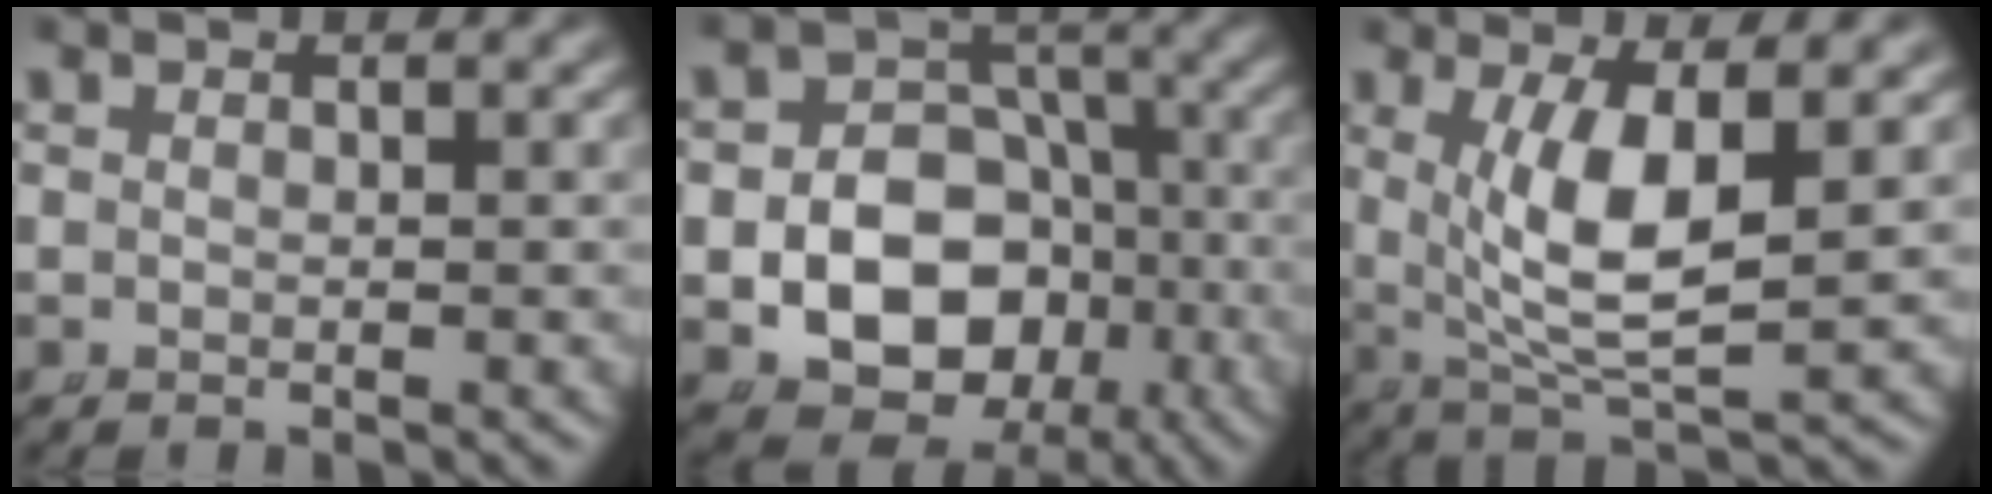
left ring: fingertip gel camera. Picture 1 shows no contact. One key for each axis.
{"total": 10.8, "fx": -2.6, "fy": 9.3, "fz": 4.8, "tx": -0.095, "ty": -0.042, "tz": -0.036}
{"total": 6.9, "fx": 1.1, "fy": 2.9, "fz": 6.2, "tx": -0.116, "ty": -0.017, "tz": 0.034}